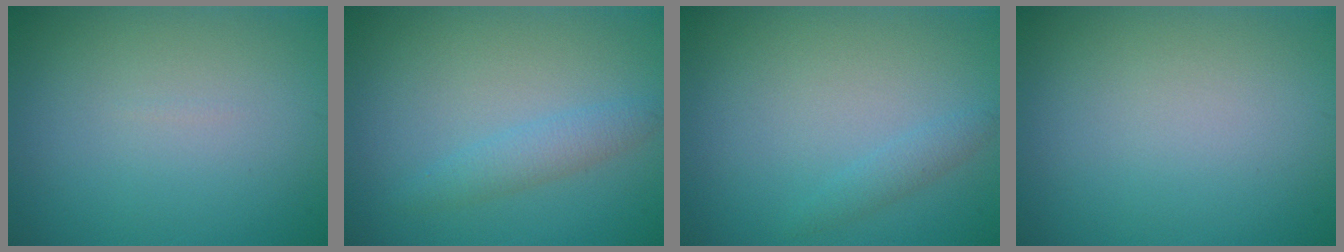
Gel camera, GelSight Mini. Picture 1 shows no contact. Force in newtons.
{"total": 2.0, "press": 2.0, "slide": 0.1}
{"total": 1.1, "press": 1.1, "slide": 0.1}
{"total": 0.0}